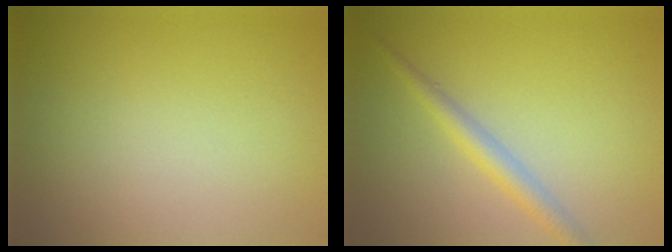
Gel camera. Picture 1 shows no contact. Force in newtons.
{"total": 2.4, "press": 2.4, "slide": 0.1}